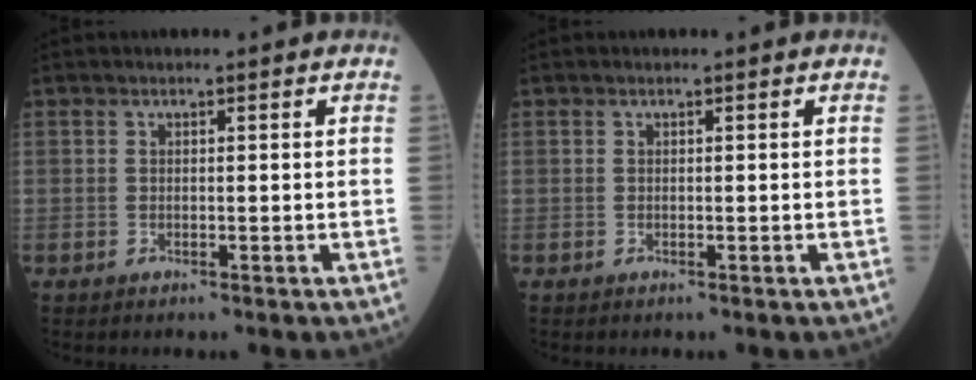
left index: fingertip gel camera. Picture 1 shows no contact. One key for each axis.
{"total": 0.0}